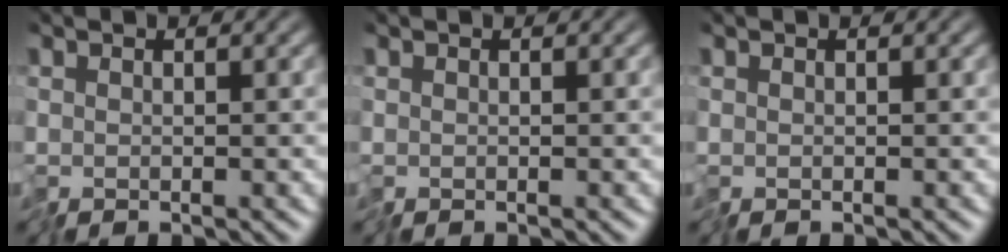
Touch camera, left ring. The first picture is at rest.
{"total": 0.0}
{"total": 0.0}